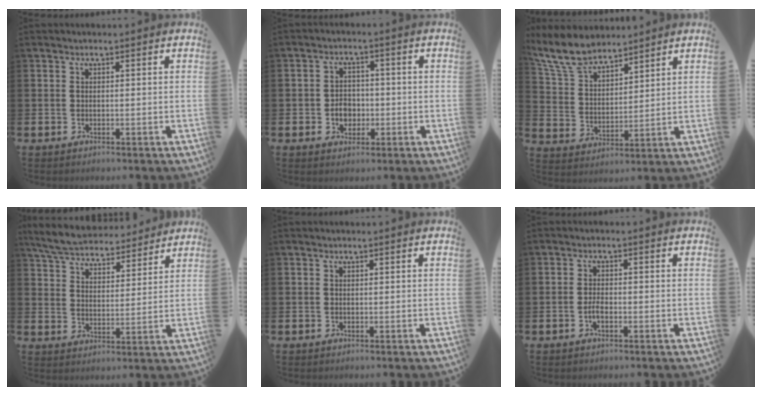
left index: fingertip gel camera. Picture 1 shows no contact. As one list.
[{"total": 3.5, "force": [-0.7, 2.9, 1.8], "torque": [-0.022, -0.001, -0.021]}, {"total": 8.0, "force": [7.2, 2.4, 2.5], "torque": [-0.085, -0.021, 0.137]}, {"total": 6.6, "force": [6.2, 1.6, 1.4], "torque": [-0.060, -0.031, 0.113]}, {"total": 0.0}, {"total": 1.9, "force": [-0.7, 0.8, 1.5], "torque": [-0.036, 0.005, -0.013]}]